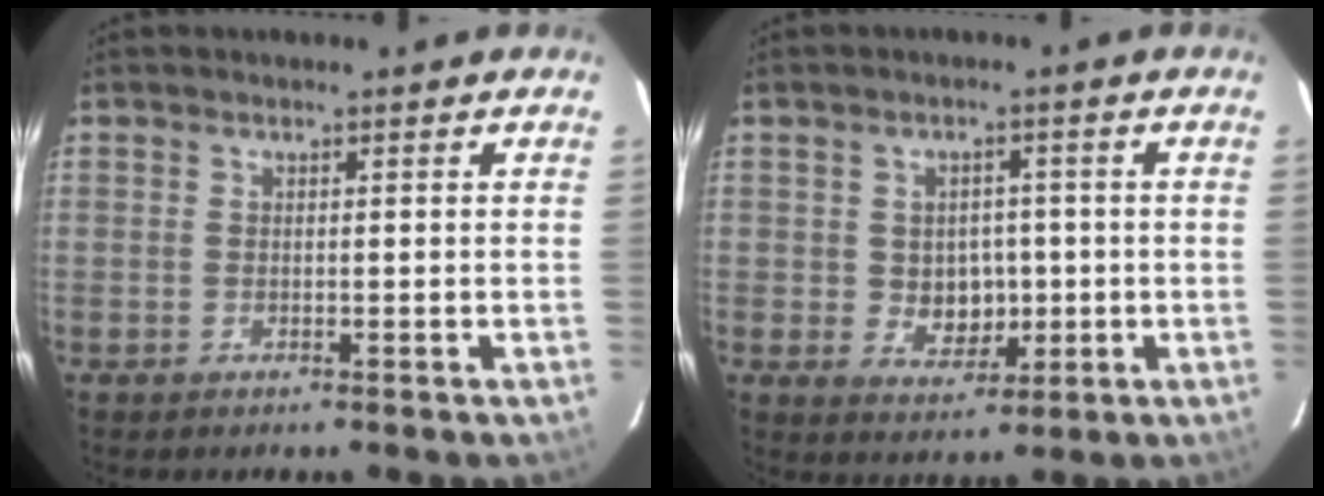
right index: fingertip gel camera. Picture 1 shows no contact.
{"total": 5.8, "force": [-0.4, 4.9, 3.0], "torque": [-0.056, 0.005, 0.009]}